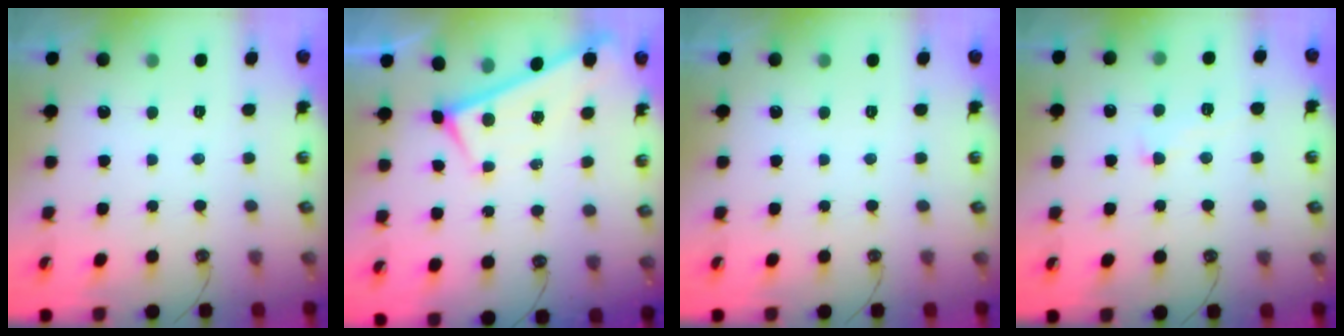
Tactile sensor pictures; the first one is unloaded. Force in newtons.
{"total": 0.0}
{"total": 0.0}
{"total": 2.1, "press": 2.1, "slide": 0.5}